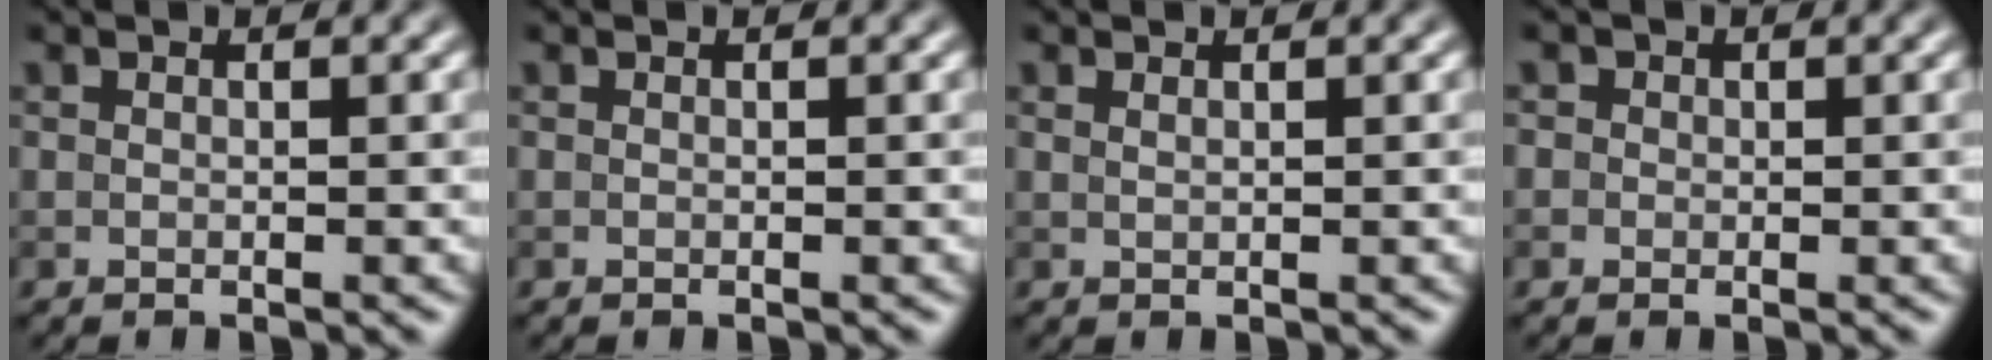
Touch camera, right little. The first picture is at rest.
{"total": 0.0}
{"total": 0.5, "force": [0.4, 0.1, 0.3], "torque": [-0.004, -0.002, 0.007]}
{"total": 1.3, "force": [0.4, 1.2, 0.3], "torque": [0.005, 0.003, -0.007]}